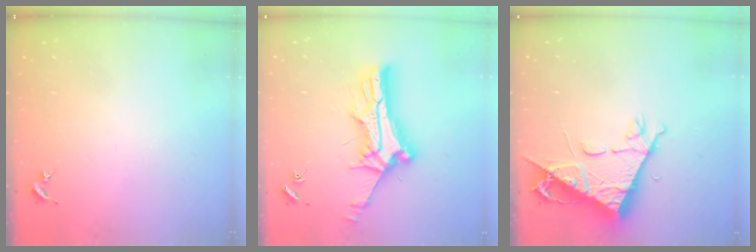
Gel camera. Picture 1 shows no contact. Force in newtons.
{"total": 11.6, "press": 11.6, "slide": 1.1}
{"total": 9.7, "press": 9.6, "slide": 1.4}